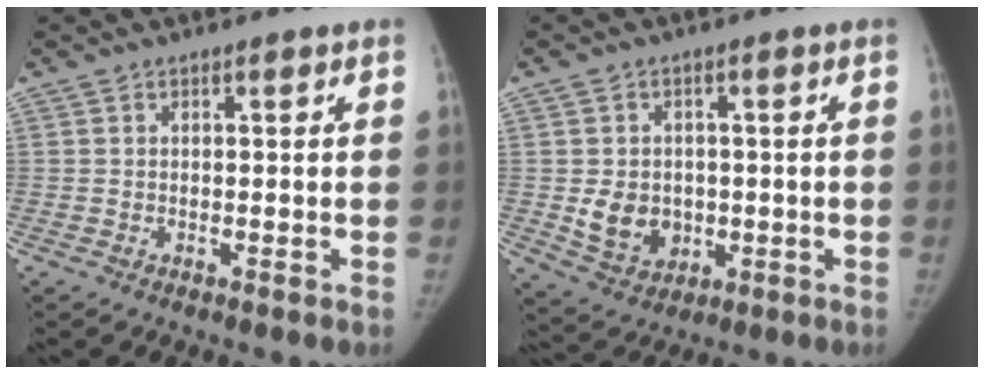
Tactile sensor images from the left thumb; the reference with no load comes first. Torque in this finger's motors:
{"motor_torque": [0.76, 0.78, 0.47, -0.09, 0.14]}